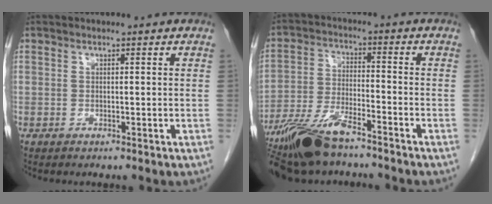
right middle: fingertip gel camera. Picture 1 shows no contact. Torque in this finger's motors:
{"motor_torque": [1.15, -0.99, 0.61, 0.15]}